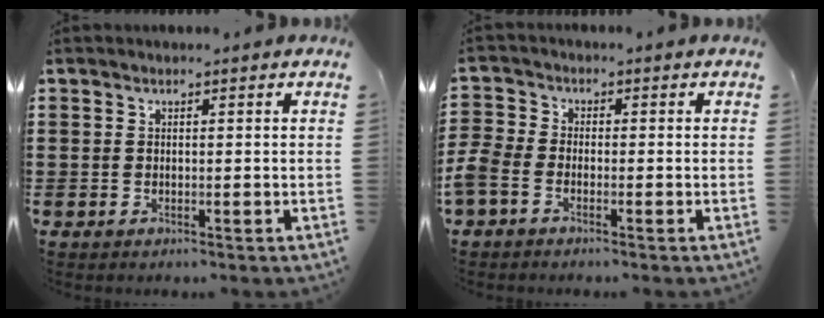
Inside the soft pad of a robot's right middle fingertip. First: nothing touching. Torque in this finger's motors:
{"motor_torque": [0.97, -0.53, 0.49, 0.18]}